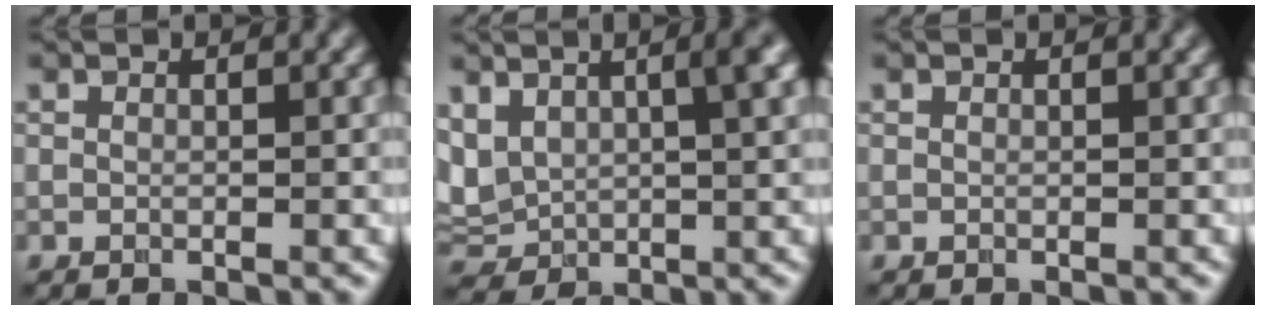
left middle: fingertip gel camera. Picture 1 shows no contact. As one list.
[{"total": 6.5, "force": [2.6, 3.3, 5.0], "torque": [-0.121, 0.010, 0.065]}, {"total": 0.0}]